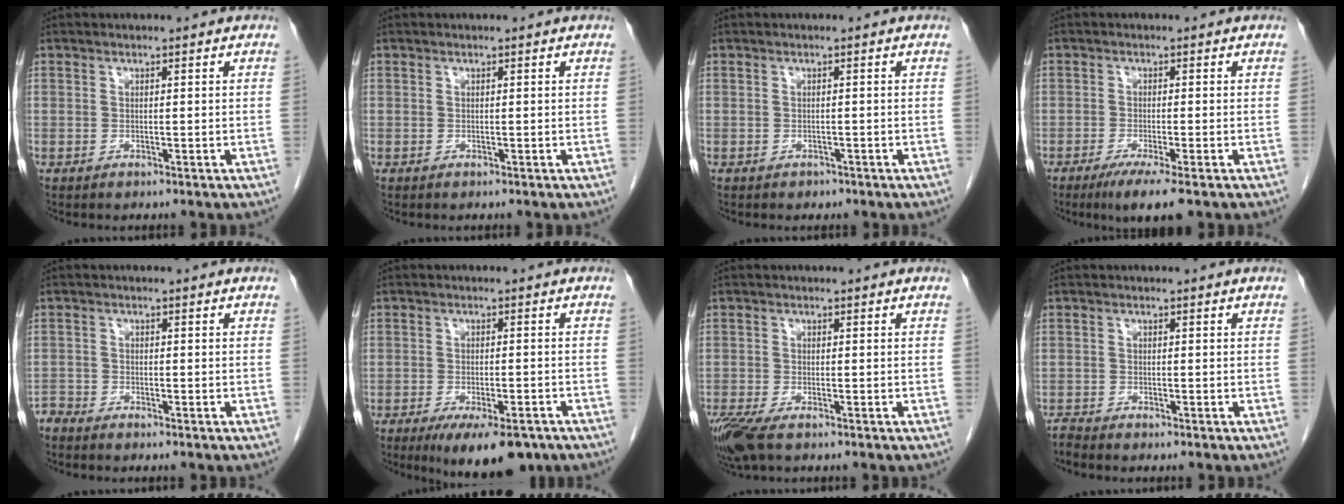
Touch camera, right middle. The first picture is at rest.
{"total": 0.0}
{"total": 0.8, "force": [-0.6, 0.6, 0.1], "torque": [-0.006, 0.001, -0.008]}
{"total": 4.9, "force": [-3.1, 0.4, 3.8], "torque": [-0.062, -0.013, -0.051]}
{"total": 1.6, "force": [-1.5, 0.0, -0.2], "torque": [0.008, -0.005, -0.030]}
{"total": 9.8, "force": [-6.9, 2.8, 6.3], "torque": [-0.086, -0.010, -0.103]}
{"total": 5.1, "force": [-3.4, 1.4, 3.6], "torque": [-0.077, -0.016, -0.064]}
{"total": 1.1, "force": [-1.0, -0.2, -0.1], "torque": [-0.001, -0.006, -0.021]}